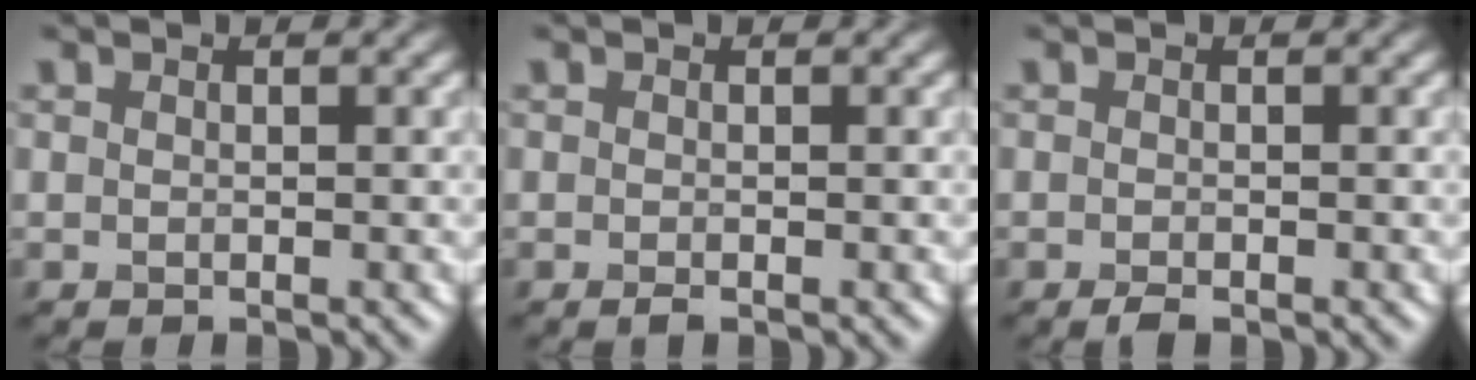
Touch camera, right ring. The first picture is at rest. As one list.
[{"total": 0.5, "force": [-0.4, 0.1, 0.4], "torque": [-0.008, -0.002, -0.007]}, {"total": 1.1, "force": [-0.7, 0.3, 0.7], "torque": [-0.014, -0.003, -0.014]}]